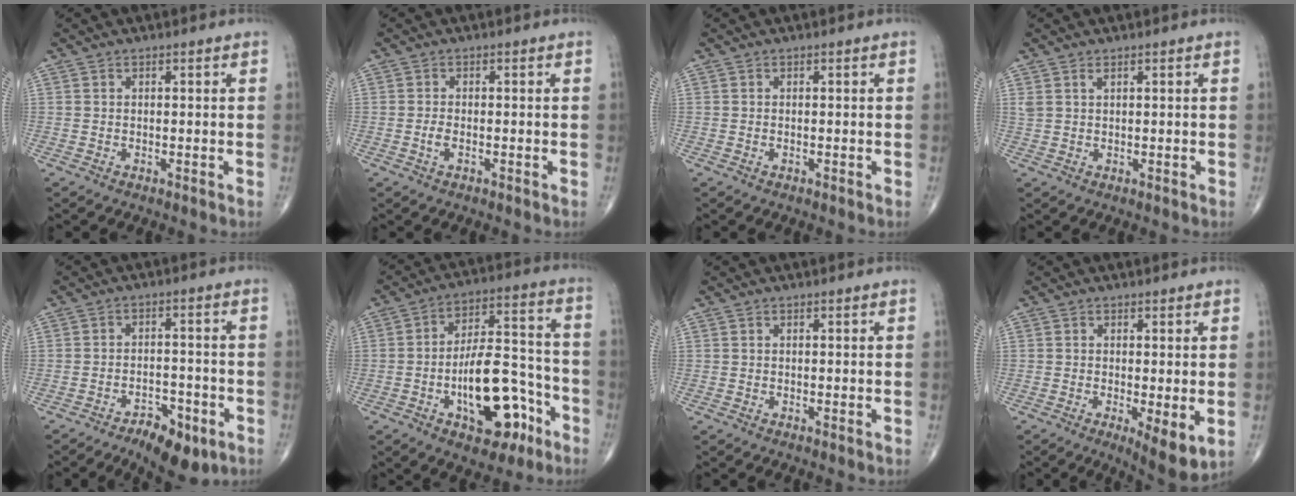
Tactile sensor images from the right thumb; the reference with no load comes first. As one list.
[{"total": 1.5, "force": [-0.5, 0.7, 1.2], "torque": [-0.029, 0.003, -0.011]}, {"total": 0.0}, {"total": 1.3, "force": [0.9, 0.5, 0.9], "torque": [-0.019, 0.005, 0.023]}, {"total": 8.5, "force": [-4.9, 3.8, 5.9], "torque": [-0.079, 0.028, -0.068]}, {"total": 17.7, "force": [-6.9, 8.5, 13.8], "torque": [-0.188, 0.055, -0.099]}, {"total": 0.0}, {"total": 6.5, "force": [-1.1, 1.9, 6.1], "torque": [-0.093, -0.022, -0.016]}]